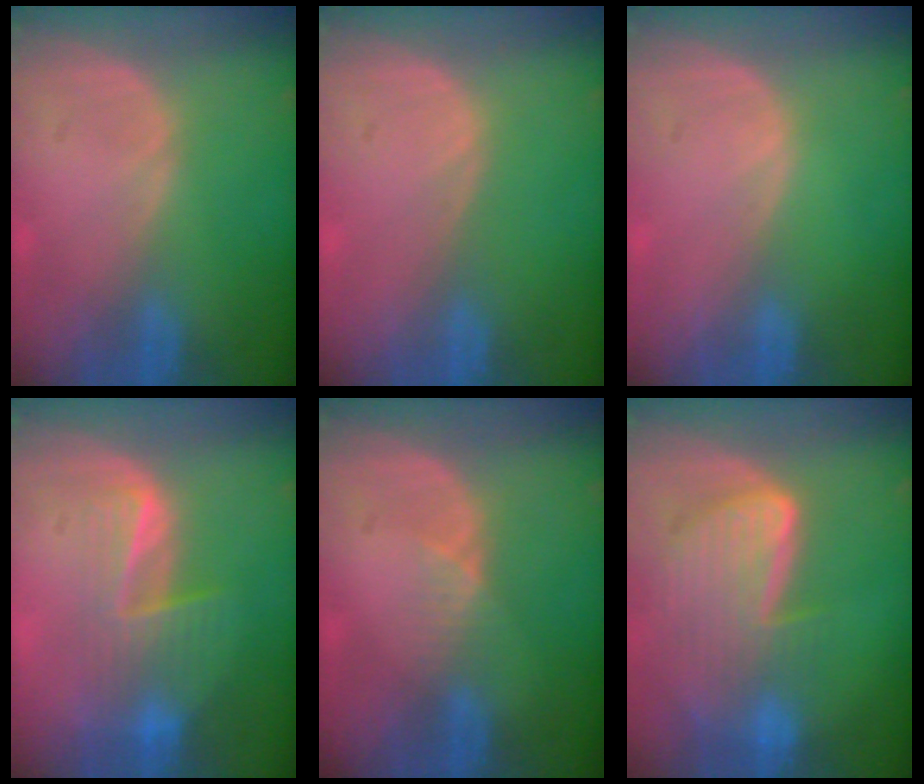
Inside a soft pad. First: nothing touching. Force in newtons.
{"total": 0.0}
{"total": 0.0}
{"total": 6.9, "press": 6.5, "slide": 2.3}
{"total": 2.3, "press": 1.8, "slide": 1.4}
{"total": 9.2, "press": 8.0, "slide": 4.7}